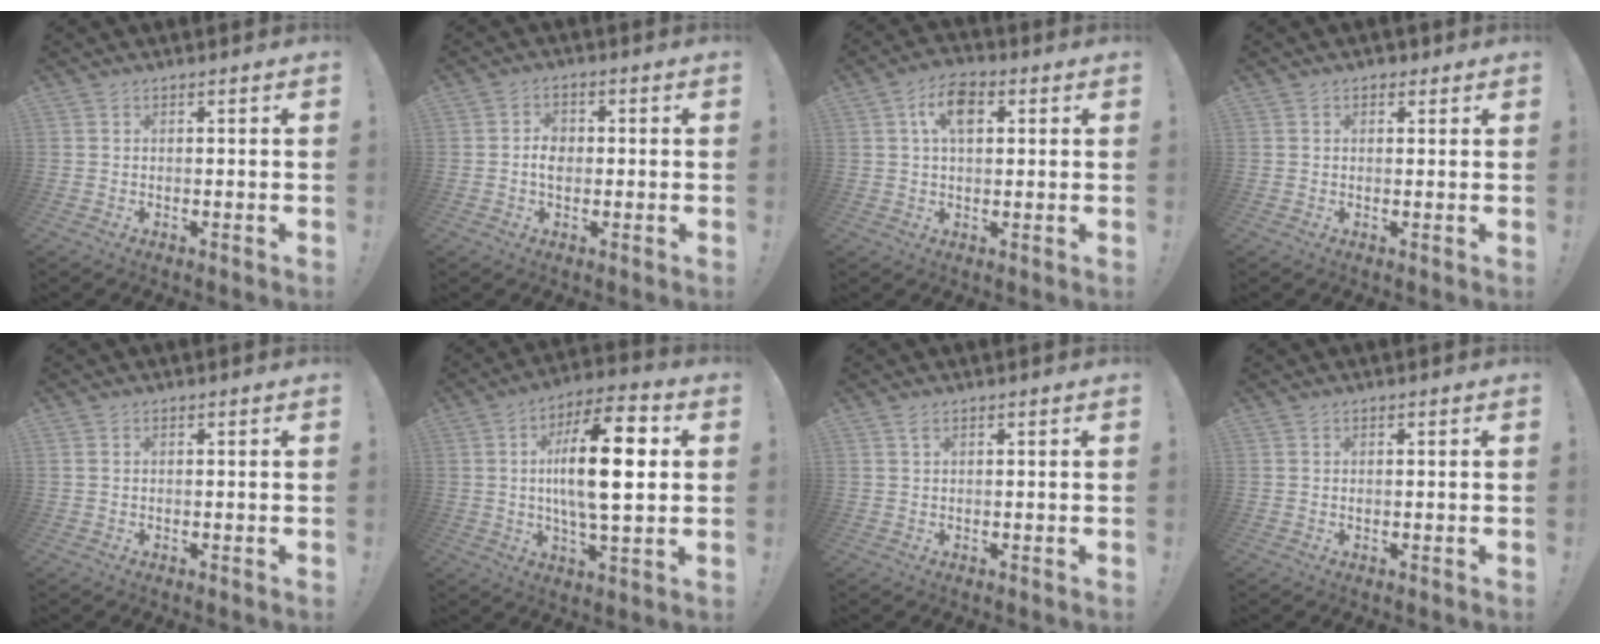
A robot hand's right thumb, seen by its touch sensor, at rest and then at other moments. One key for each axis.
{"total": 4.2, "fx": -0.6, "fy": 3.3, "fz": 2.6, "tx": -0.039, "ty": 0.005, "tz": -0.011}
{"total": 8.6, "fx": 2.7, "fy": 5.0, "fz": 6.5, "tx": -0.104, "ty": 0.009, "tz": 0.049}
{"total": 1.7, "fx": 0.8, "fy": 1.3, "fz": 0.9, "tx": -0.008, "ty": -0.001, "tz": 0.014}
{"total": 0.0}
{"total": 19.2, "fx": 2.3, "fy": 6.5, "fz": 17.9, "tx": -0.302, "ty": 0.000, "tz": 0.023}
{"total": 1.1, "fx": 0.6, "fy": 0.4, "fz": 0.8, "tx": -0.014, "ty": 0.000, "tz": 0.011}
{"total": 0.0}